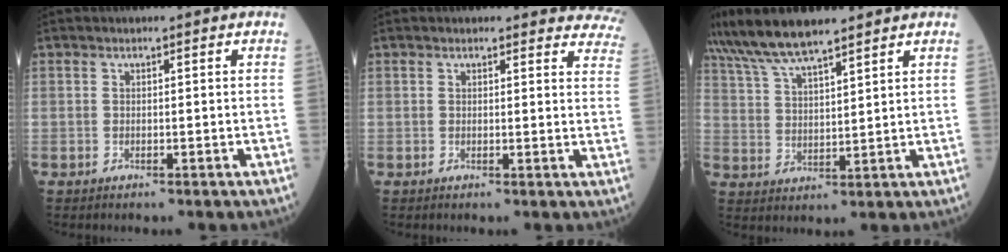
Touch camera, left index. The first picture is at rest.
{"total": 10.6, "force": [10.2, 2.9, 1.3], "torque": [0.036, -0.040, 0.067]}
{"total": 9.4, "force": [8.1, 1.1, 4.7], "torque": [-0.100, 0.023, 0.156]}